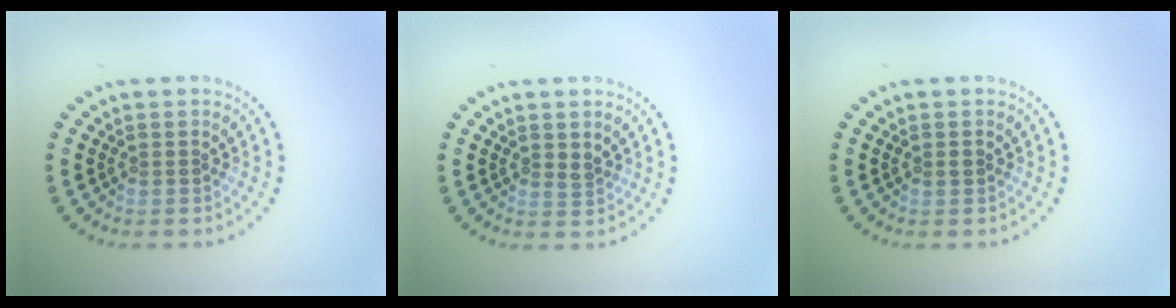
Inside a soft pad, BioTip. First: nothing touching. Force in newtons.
{"total": 1.0, "press": 0.8, "slide": 0.6}
{"total": 0.7, "press": 0.7, "slide": 0.1}